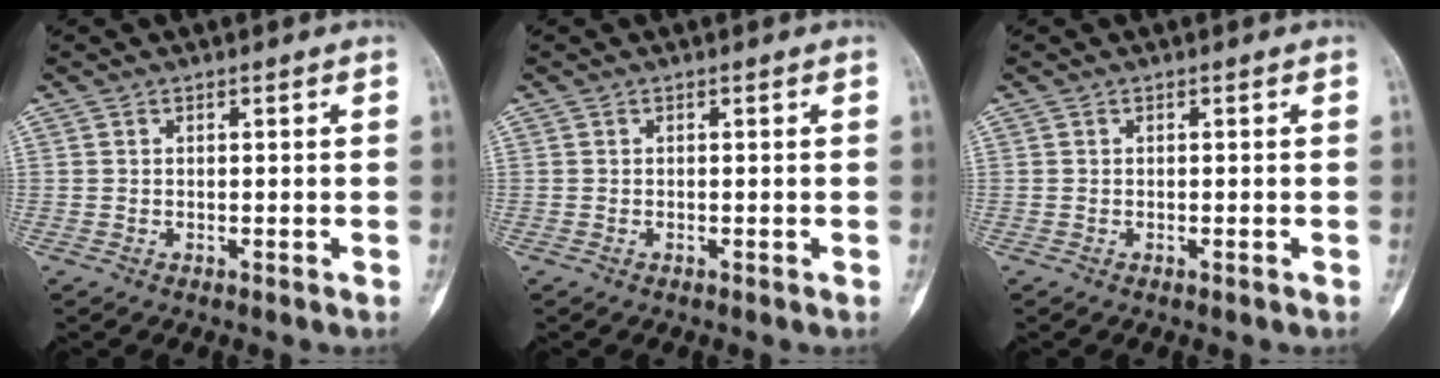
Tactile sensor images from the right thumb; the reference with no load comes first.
{"total": 0.0}
{"total": 0.0}